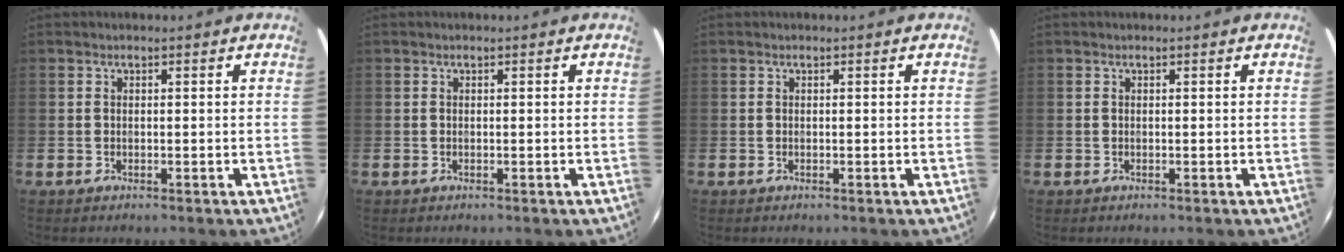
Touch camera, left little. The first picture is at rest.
{"total": 0.0}
{"total": 0.0}
{"total": 0.0}